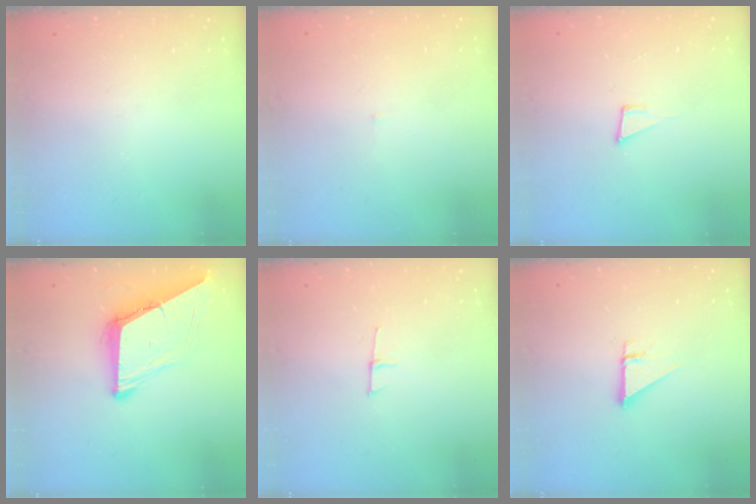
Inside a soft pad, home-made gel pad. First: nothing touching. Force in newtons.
{"total": 3.0, "press": 3.0, "slide": 0.2}
{"total": 5.7, "press": 4.5, "slide": 3.4}
{"total": 9.4, "press": 9.3, "slide": 1.1}
{"total": 4.4, "press": 4.3, "slide": 1.0}
{"total": 2.7, "press": 2.7, "slide": 0.2}